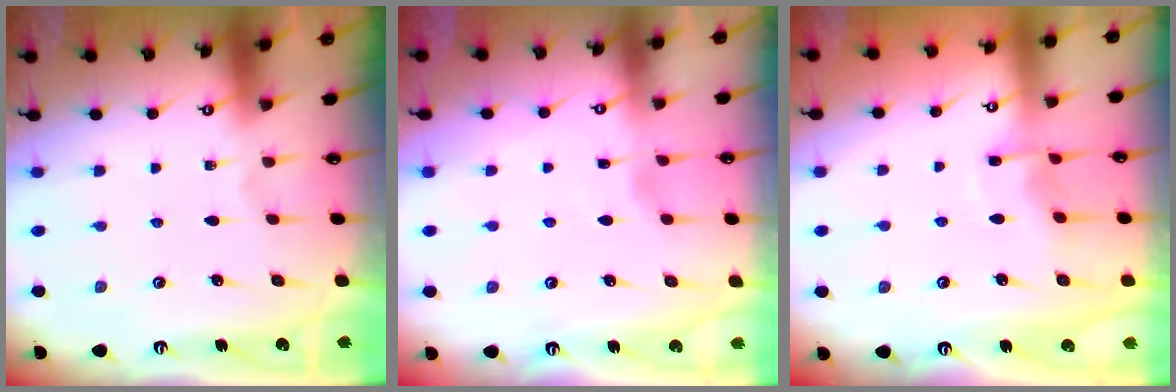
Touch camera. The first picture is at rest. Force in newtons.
{"total": 3.0, "press": 2.9, "slide": 0.4}
{"total": 6.5, "press": 6.5, "slide": 0.6}